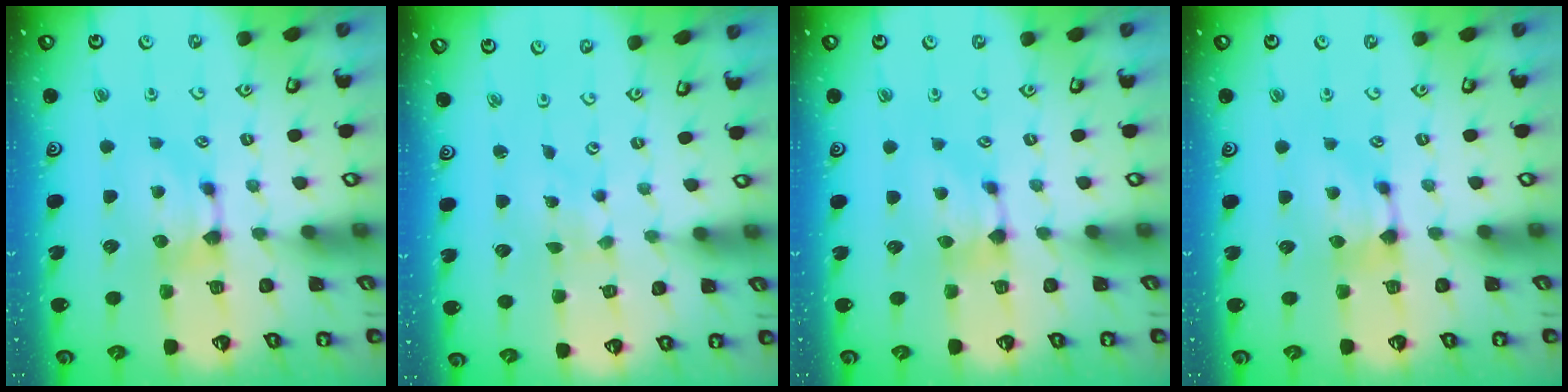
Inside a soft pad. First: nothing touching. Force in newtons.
{"total": 6.0, "press": 6.0, "slide": 0.6}
{"total": 0.7, "press": 0.4, "slide": 0.6}
{"total": 1.1, "press": 0.4, "slide": 1.1}